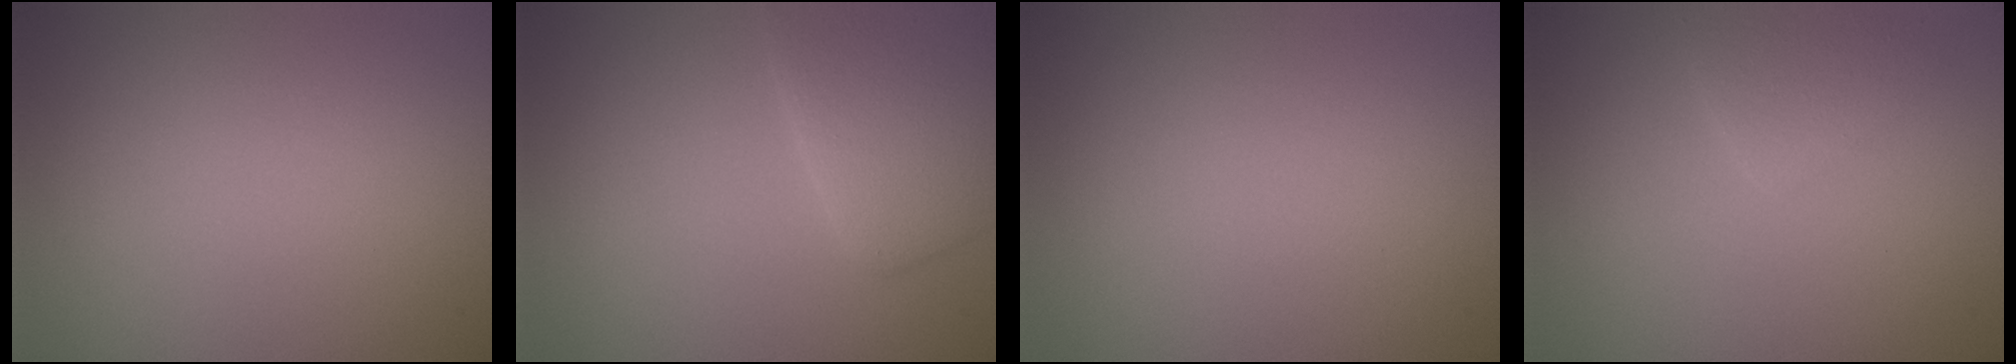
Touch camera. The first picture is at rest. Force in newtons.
{"total": 3.8, "press": 3.8, "slide": 0.3}
{"total": 0.0}
{"total": 1.9, "press": 1.9, "slide": 0.1}